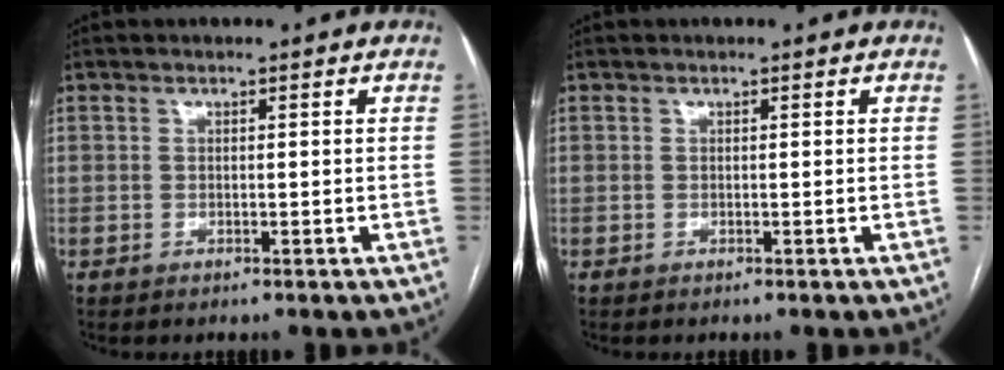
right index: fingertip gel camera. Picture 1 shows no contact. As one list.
[{"total": 0.0}]